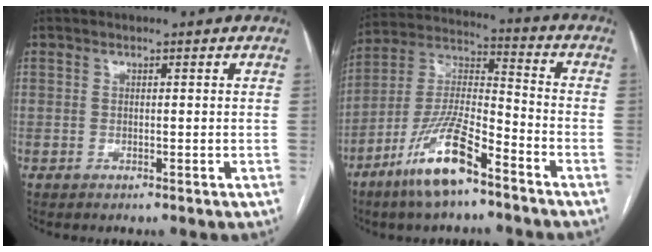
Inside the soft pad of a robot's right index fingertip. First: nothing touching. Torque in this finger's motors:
{"motor_torque": [0.17, 0.02, 0.18, 0.00]}